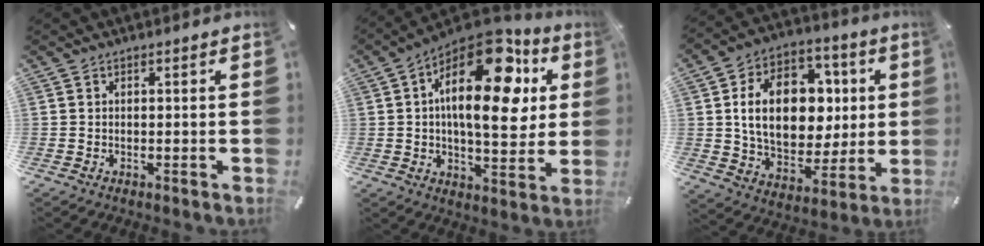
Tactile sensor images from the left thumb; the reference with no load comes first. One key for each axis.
{"total": 22.5, "fx": 8.0, "fy": 11.5, "fz": 17.6, "tx": -0.281, "ty": -0.043, "tz": 0.127}
{"total": 18.6, "fx": 2.6, "fy": 13.6, "fz": 12.4, "tx": -0.210, "ty": 0.001, "tz": 0.054}